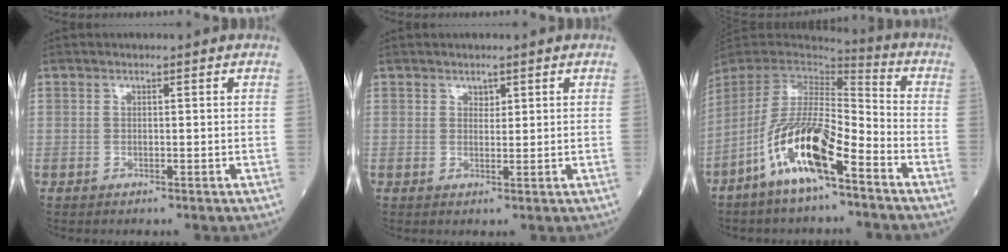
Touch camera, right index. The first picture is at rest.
{"total": 1.1, "force": [0.8, 0.7, 0.5], "torque": [-0.003, -0.002, 0.011]}
{"total": 14.2, "force": [-7.7, 2.7, 11.7], "torque": [-0.241, -0.016, -0.143]}